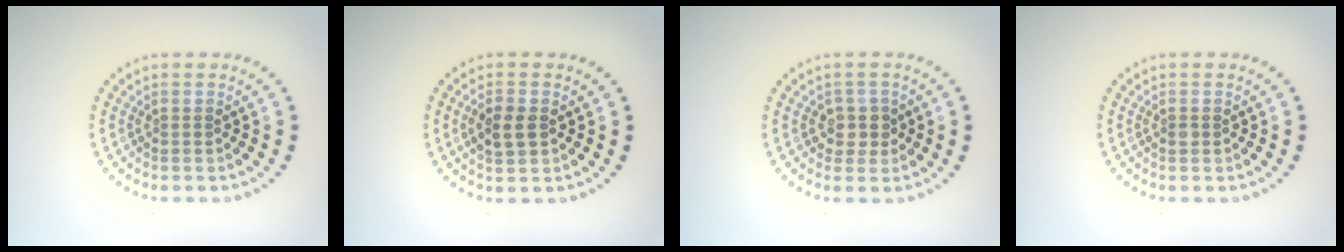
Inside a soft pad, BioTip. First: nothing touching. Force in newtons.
{"total": 2.5, "press": 2.5, "slide": 0.3}
{"total": 2.0, "press": 1.8, "slide": 1.0}
{"total": 0.6, "press": 0.6, "slide": 0.1}